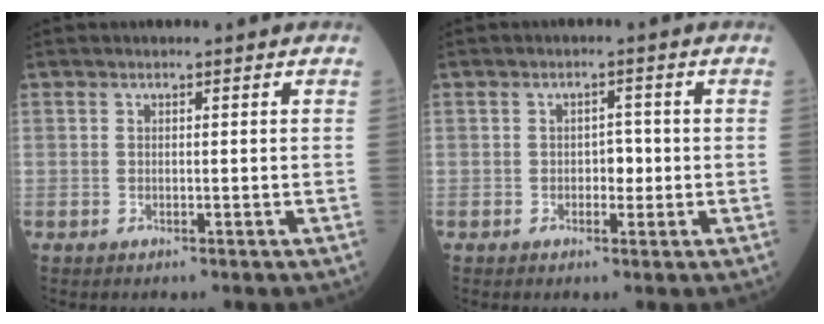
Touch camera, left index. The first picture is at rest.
{"total": 2.3, "force": [-0.6, 1.4, 1.7], "torque": [-0.018, 0.003, -0.010]}